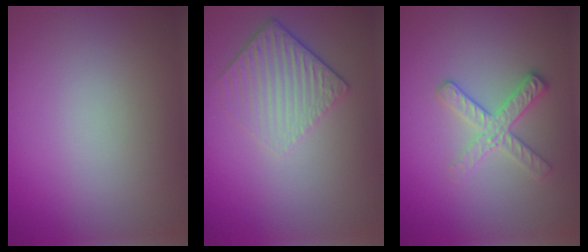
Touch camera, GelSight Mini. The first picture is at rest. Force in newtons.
{"total": 4.4, "press": 3.0, "slide": 3.1}
{"total": 2.8, "press": 2.6, "slide": 1.0}